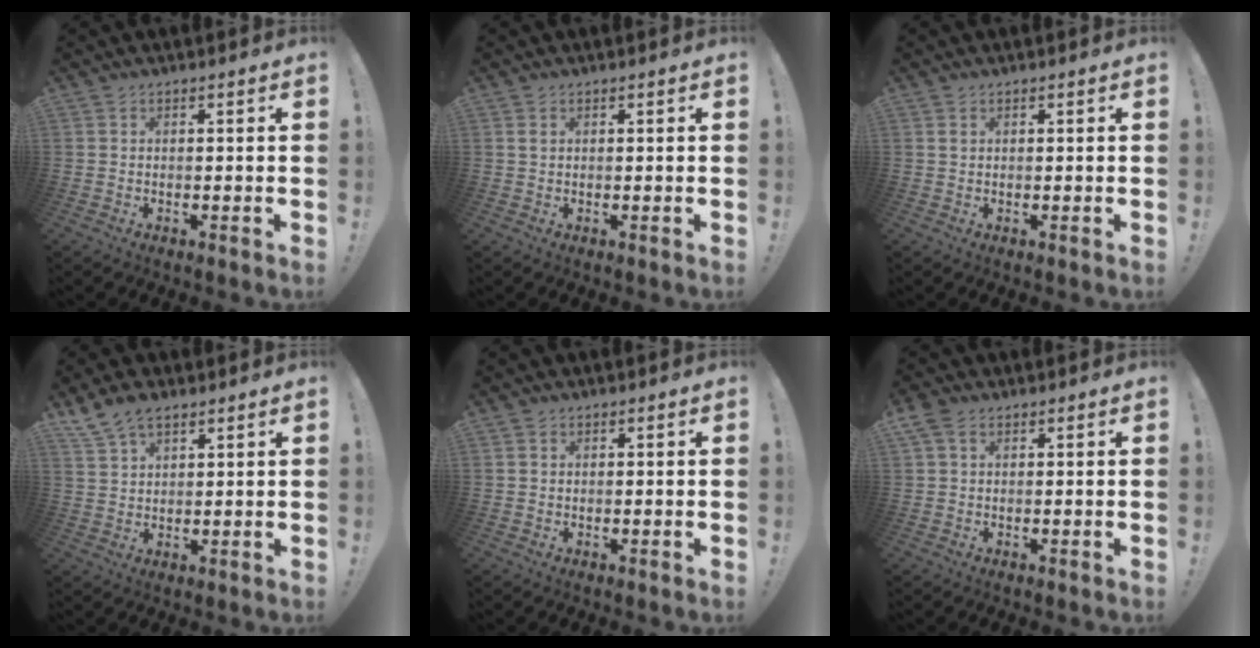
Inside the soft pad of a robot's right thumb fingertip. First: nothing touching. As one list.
[{"total": 1.0, "force": [0.4, 0.5, 0.7], "torque": [-0.009, 0.000, 0.007]}, {"total": 1.5, "force": [0.6, 0.7, 1.2], "torque": [-0.019, 0.001, 0.009]}, {"total": 7.4, "force": [5.5, 3.6, 3.5], "torque": [-0.070, -0.020, 0.107]}, {"total": 1.0, "force": [0.4, 0.9, 0.0], "torque": [0.004, 0.003, 0.007]}, {"total": 3.4, "force": [1.7, 2.1, 2.1], "torque": [-0.037, 0.002, 0.032]}]